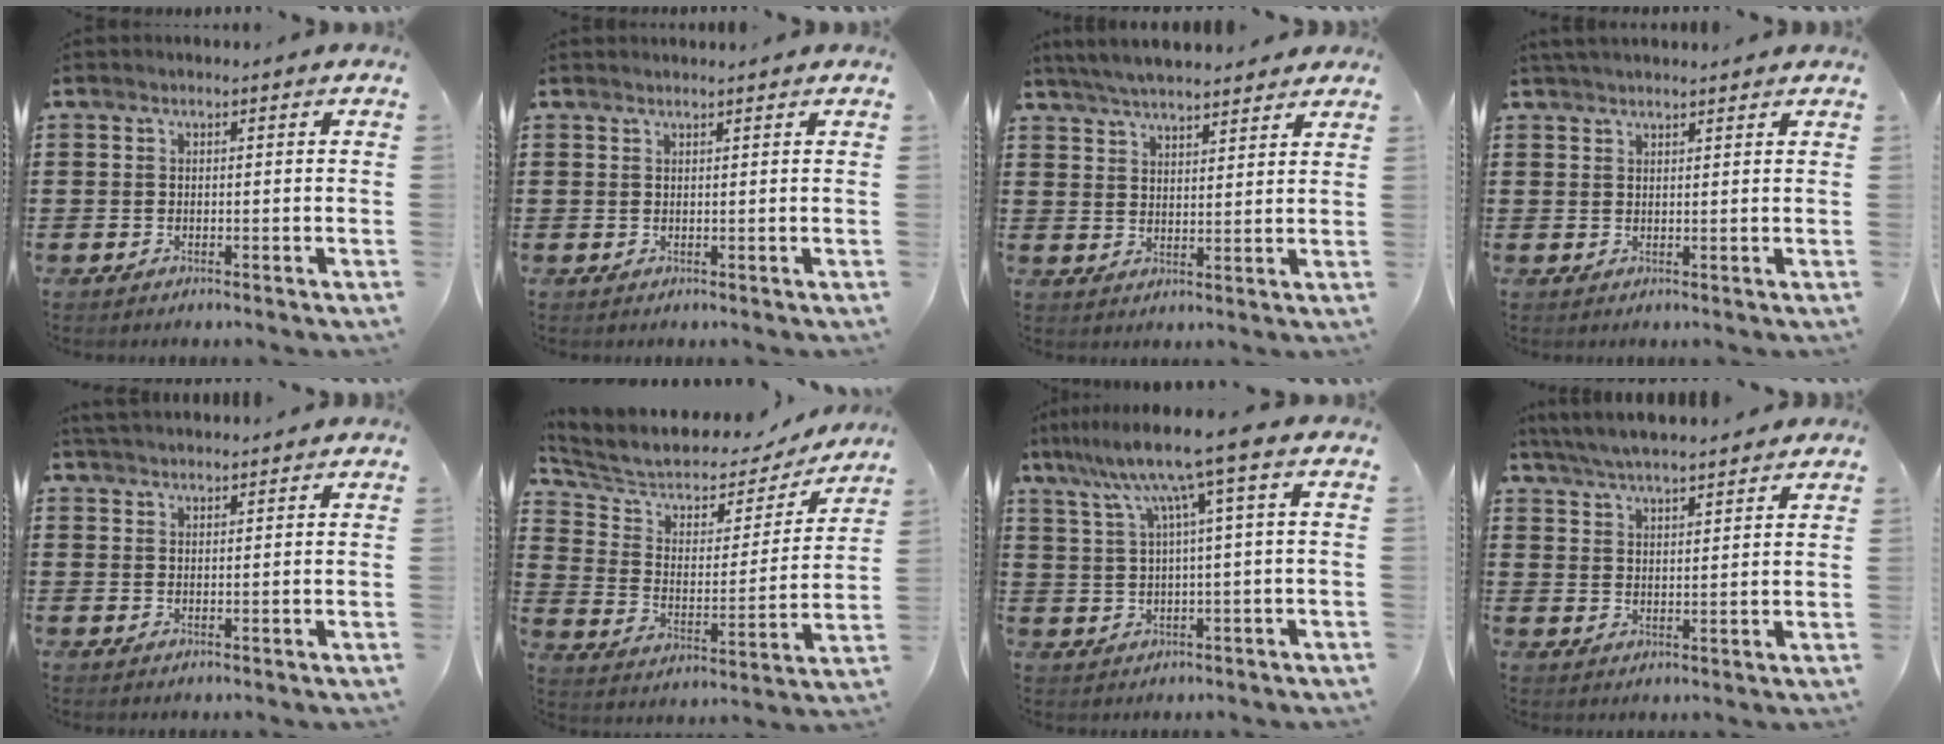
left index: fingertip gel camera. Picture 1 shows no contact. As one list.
[{"total": 0.9, "force": [0.8, -0.2, 0.3], "torque": [-0.006, -0.004, 0.017]}, {"total": 5.1, "force": [4.8, 0.4, 1.5], "torque": [-0.044, -0.014, 0.088]}, {"total": 1.7, "force": [1.7, 0.2, 0.4], "torque": [-0.012, 0.003, 0.032]}, {"total": 2.3, "force": [2.3, 0.0, 0.1], "torque": [-0.008, -0.001, 0.045]}, {"total": 6.1, "force": [5.0, 2.7, 2.3], "torque": [-0.076, -0.035, 0.081]}, {"total": 8.9, "force": [4.5, -0.5, 7.7], "torque": [-0.168, -0.013, 0.070]}, {"total": 5.4, "force": [5.2, 0.2, 1.5], "torque": [-0.047, -0.020, 0.094]}]